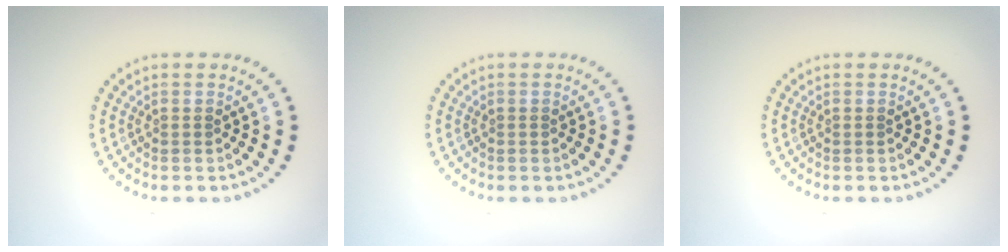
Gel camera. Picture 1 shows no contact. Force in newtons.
{"total": 0.0}
{"total": 0.0}